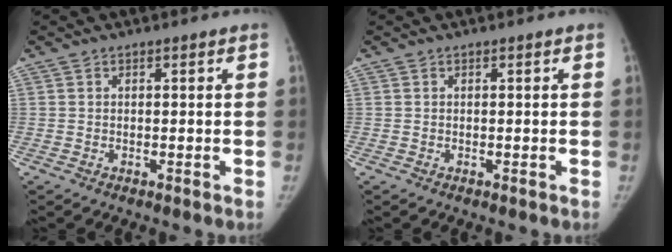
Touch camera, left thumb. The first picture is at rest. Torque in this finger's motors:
{"motor_torque": [-0.08, -0.11, 0.15, 0.06, 0.03]}